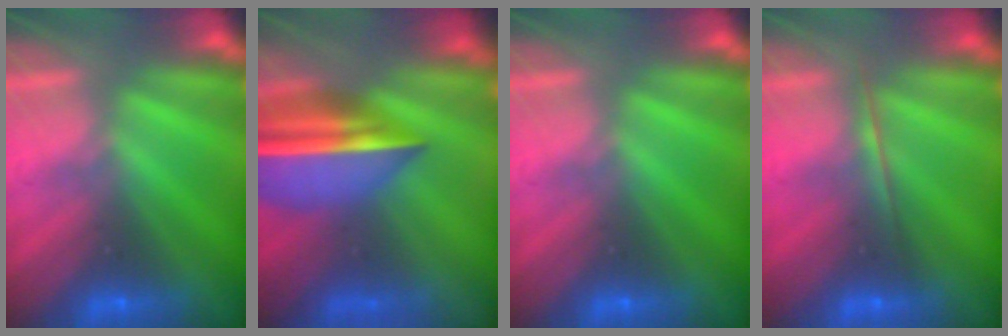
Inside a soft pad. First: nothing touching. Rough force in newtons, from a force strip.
{"total": 6.1}
{"total": 0.0}
{"total": 1.7}